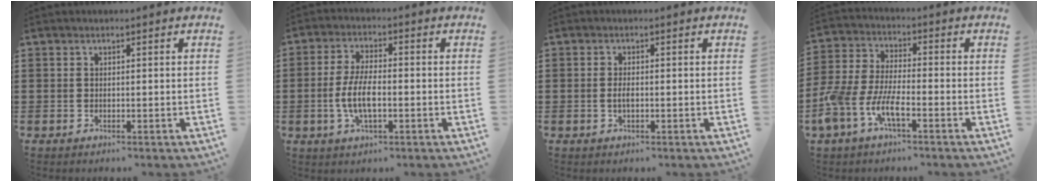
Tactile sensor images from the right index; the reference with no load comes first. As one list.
[{"total": 6.5, "force": [-1.4, 2.5, 5.9], "torque": [-0.135, -0.004, -0.034]}, {"total": 1.7, "force": [-0.3, 0.7, 1.5], "torque": [-0.036, -0.001, -0.008]}, {"total": 7.1, "force": [-4.3, 1.9, 5.4], "torque": [-0.154, -0.019, -0.091]}]